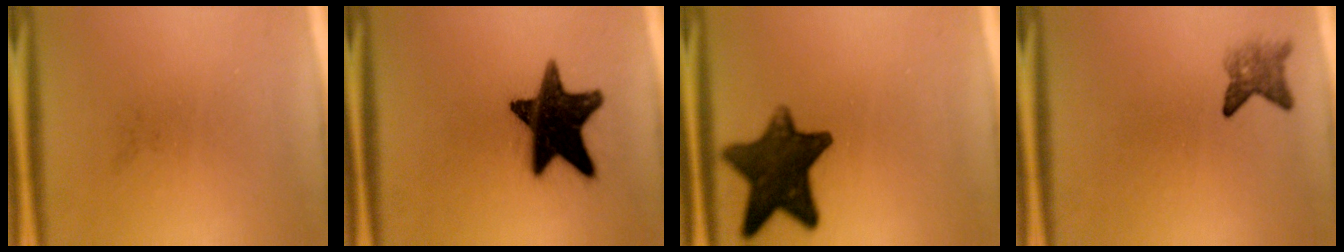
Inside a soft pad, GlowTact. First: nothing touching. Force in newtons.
{"total": 17.6}
{"total": 12.9}
{"total": 2.8}